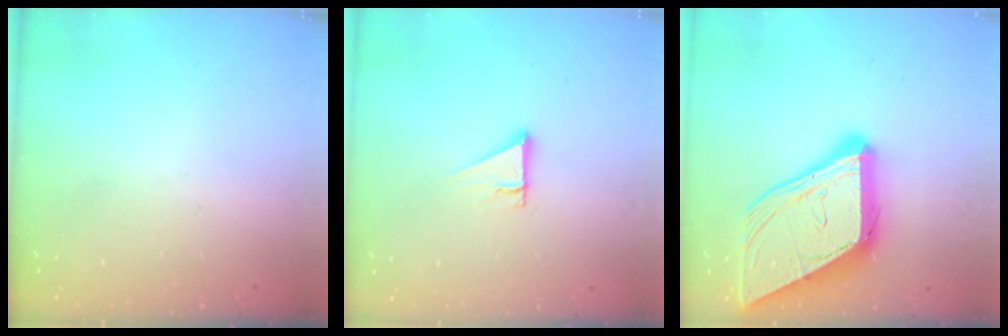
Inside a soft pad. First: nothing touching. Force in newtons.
{"total": 2.7, "press": 2.7, "slide": 0.1}
{"total": 19.0, "press": 18.8, "slide": 2.1}